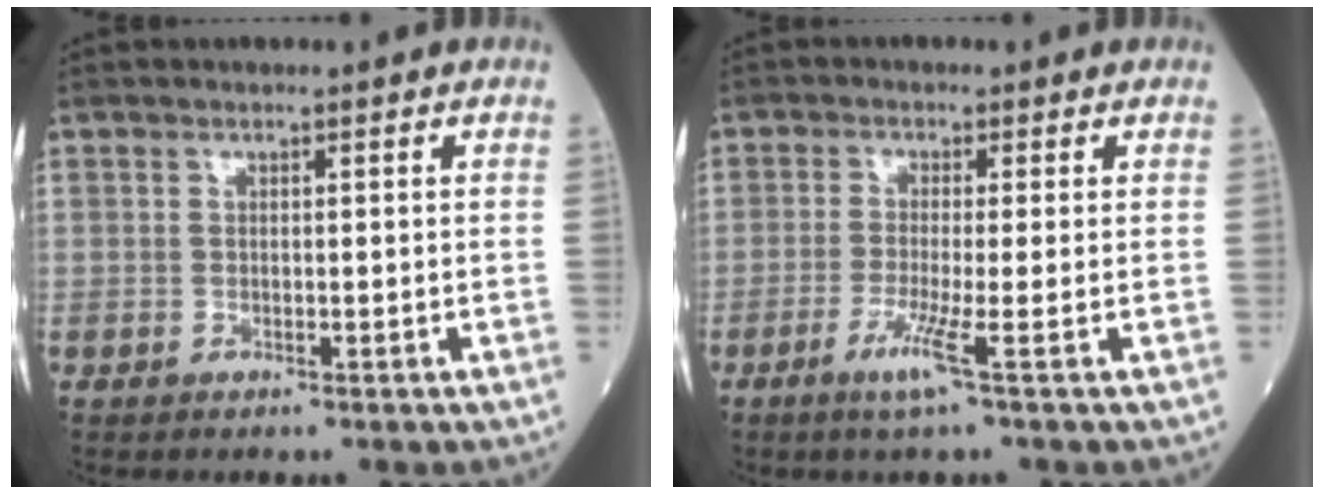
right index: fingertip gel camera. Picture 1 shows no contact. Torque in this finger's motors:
{"motor_torque": [-0.39, -0.06, -0.09, -0.02]}